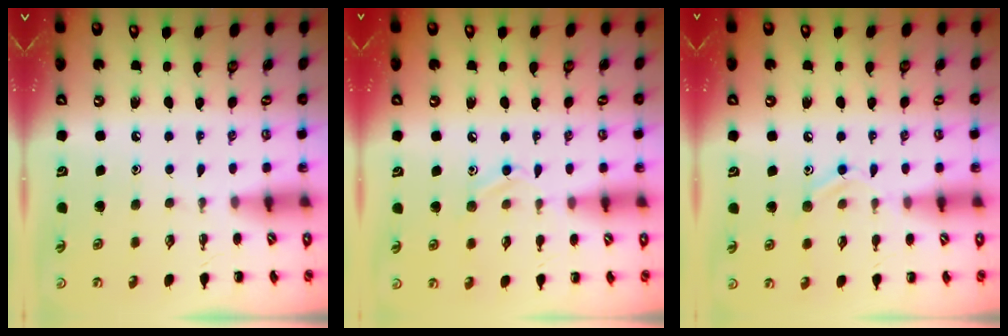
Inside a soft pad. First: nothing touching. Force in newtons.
{"total": 8.9, "press": 8.7, "slide": 1.9}
{"total": 8.5, "press": 8.4, "slide": 1.3}